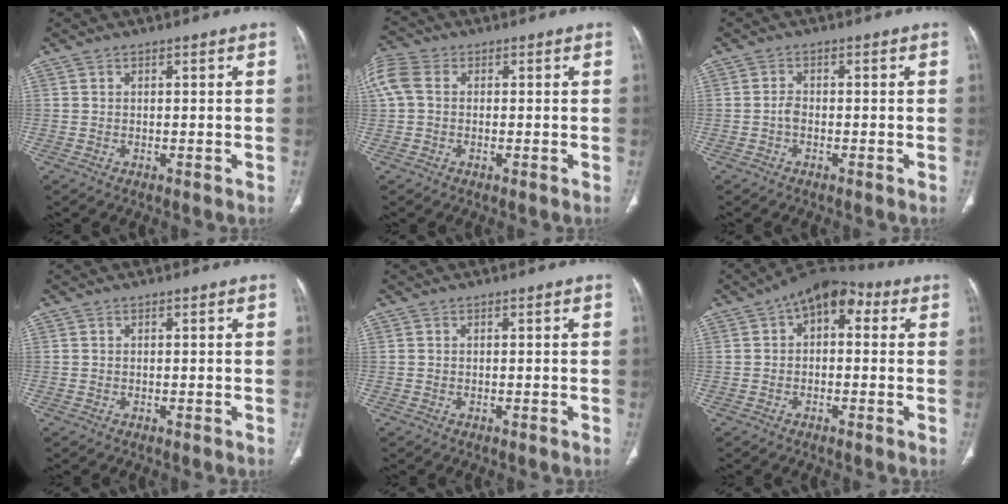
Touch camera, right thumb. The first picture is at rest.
{"total": 7.2, "force": [0.8, 5.3, 4.8], "torque": [-0.123, 0.020, 0.014]}
{"total": 1.5, "force": [-0.6, 0.9, 1.1], "torque": [-0.020, 0.003, -0.015]}
{"total": 0.0}
{"total": 0.0}
{"total": 9.3, "force": [2.7, 5.6, 6.9], "torque": [-0.064, 0.028, 0.028]}